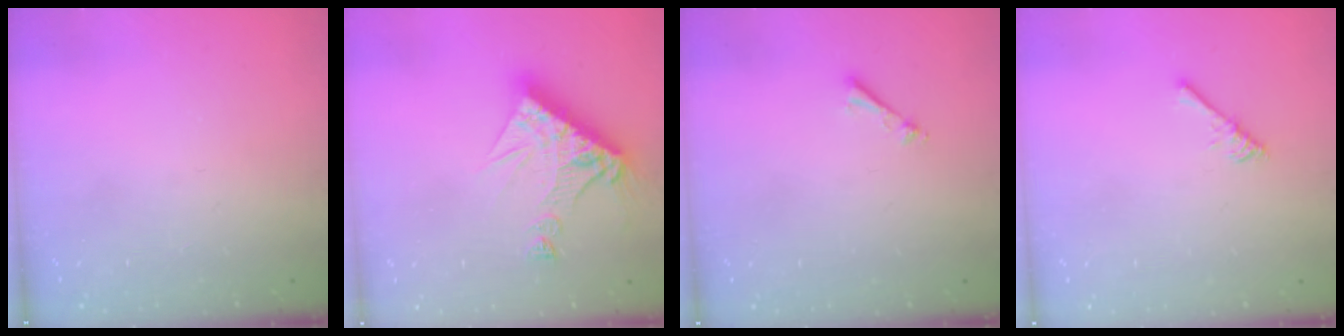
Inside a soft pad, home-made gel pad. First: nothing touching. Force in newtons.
{"total": 13.9, "press": 13.9, "slide": 1.4}
{"total": 1.0, "press": 1.0, "slide": 0.2}
{"total": 2.9, "press": 2.9, "slide": 0.5}